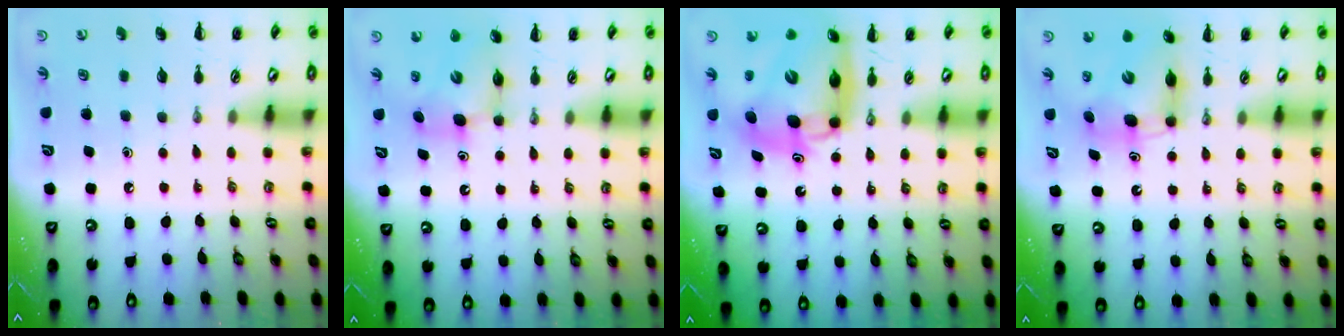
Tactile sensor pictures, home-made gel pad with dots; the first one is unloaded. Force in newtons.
{"total": 6.9, "press": 6.8, "slide": 1.0}
{"total": 12.3, "press": 12.0, "slide": 2.6}
{"total": 6.7, "press": 6.6, "slide": 1.1}